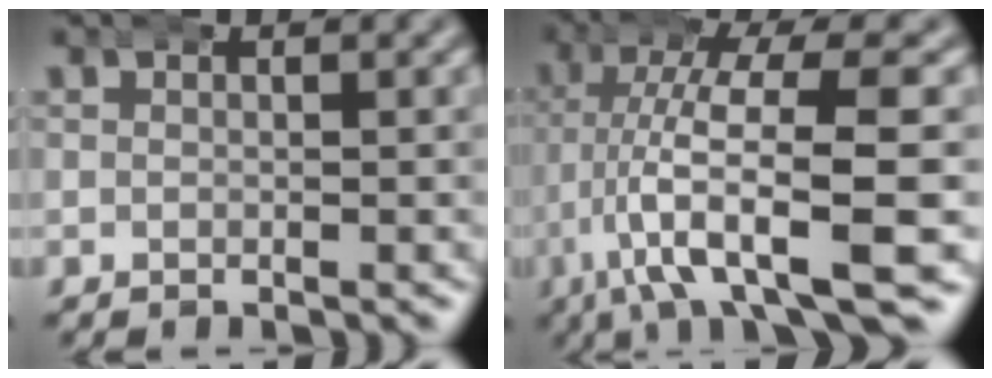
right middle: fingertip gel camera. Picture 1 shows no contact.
{"total": 10.6, "force": [-2.8, 3.5, 9.6], "torque": [-0.180, -0.018, -0.035]}